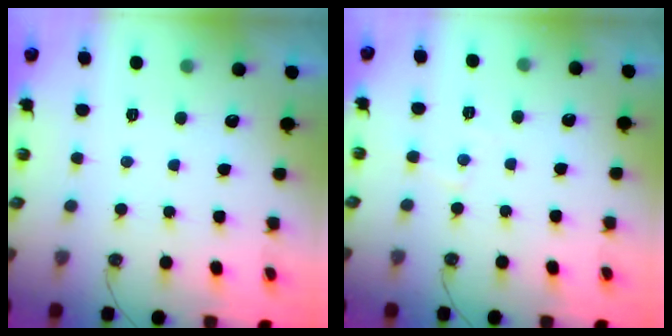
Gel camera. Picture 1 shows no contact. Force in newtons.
{"total": 3.7, "press": 3.7, "slide": 0.5}